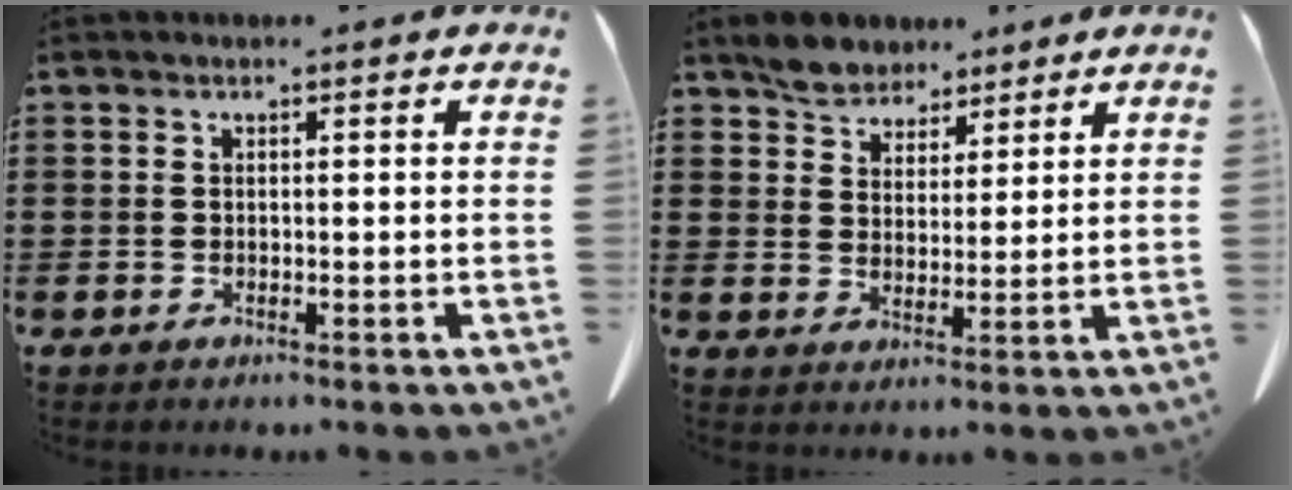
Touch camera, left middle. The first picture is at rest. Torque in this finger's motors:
{"motor_torque": [1.01, 0.56, 0.11, 0.04]}